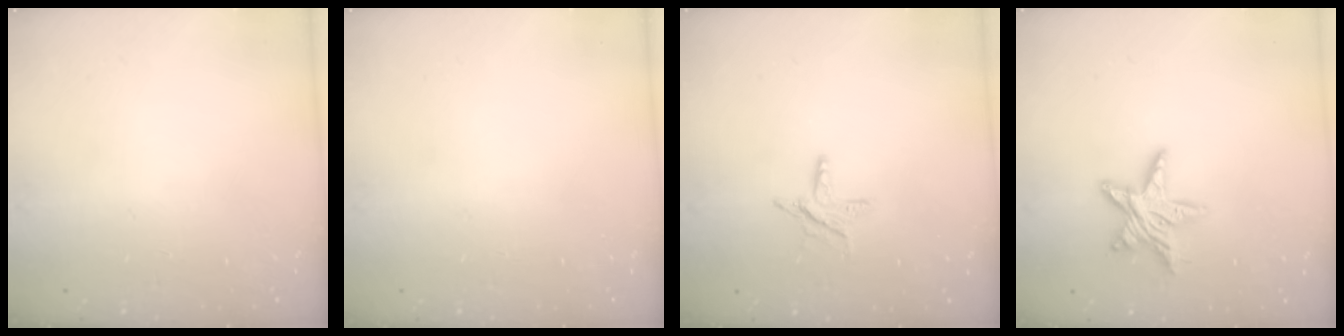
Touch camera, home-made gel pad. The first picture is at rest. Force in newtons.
{"total": 0.0}
{"total": 6.7, "press": 6.7, "slide": 0.5}
{"total": 10.5, "press": 10.5, "slide": 0.5}